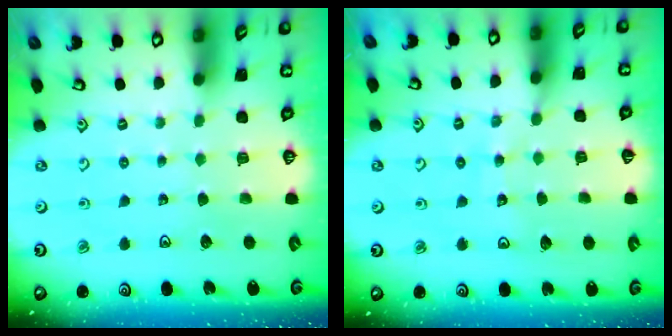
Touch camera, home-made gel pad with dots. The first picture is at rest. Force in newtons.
{"total": 8.6, "press": 8.5, "slide": 1.0}